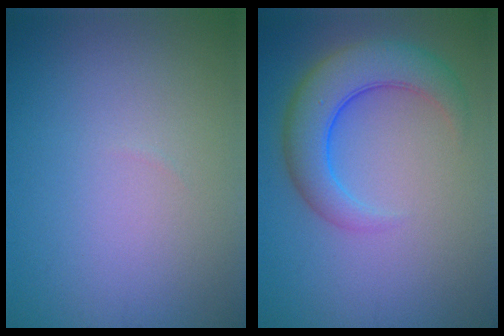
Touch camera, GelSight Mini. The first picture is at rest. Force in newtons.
{"total": 5.8, "press": 5.8, "slide": 0.2}